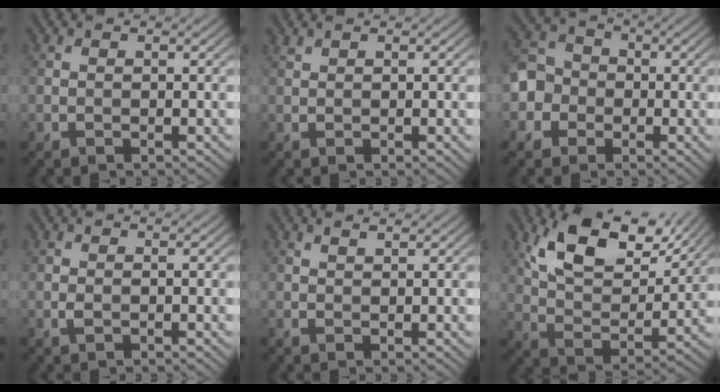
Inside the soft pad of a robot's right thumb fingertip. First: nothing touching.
{"total": 0.7, "force": [0.7, 0.1, 0.2], "torque": [-0.009, 0.003, 0.017]}
{"total": 5.3, "force": [-1.3, 4.9, 1.7], "torque": [-0.037, -0.001, -0.046]}
{"total": 0.6, "force": [0.0, 0.3, 0.5], "torque": [-0.014, 0.000, 0.001]}
{"total": 1.2, "force": [1.0, 0.1, 0.6], "torque": [-0.019, 0.003, 0.021]}
{"total": 12.7, "force": [8.0, 5.5, 8.2], "torque": [-0.158, -0.007, 0.145]}